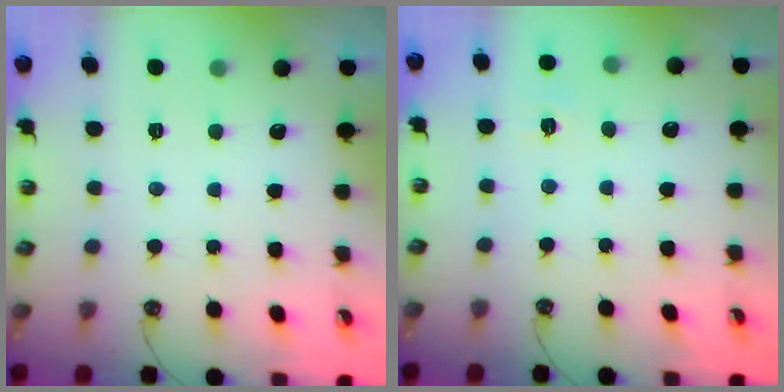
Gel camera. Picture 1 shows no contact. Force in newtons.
{"total": 4.4, "press": 4.4, "slide": 0.5}